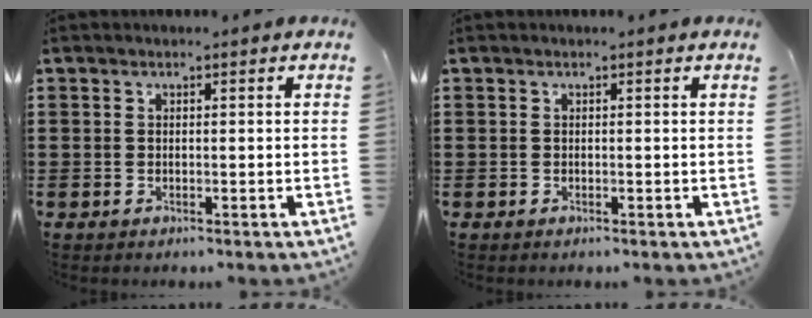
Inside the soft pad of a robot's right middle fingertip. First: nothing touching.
{"total": 0.0}